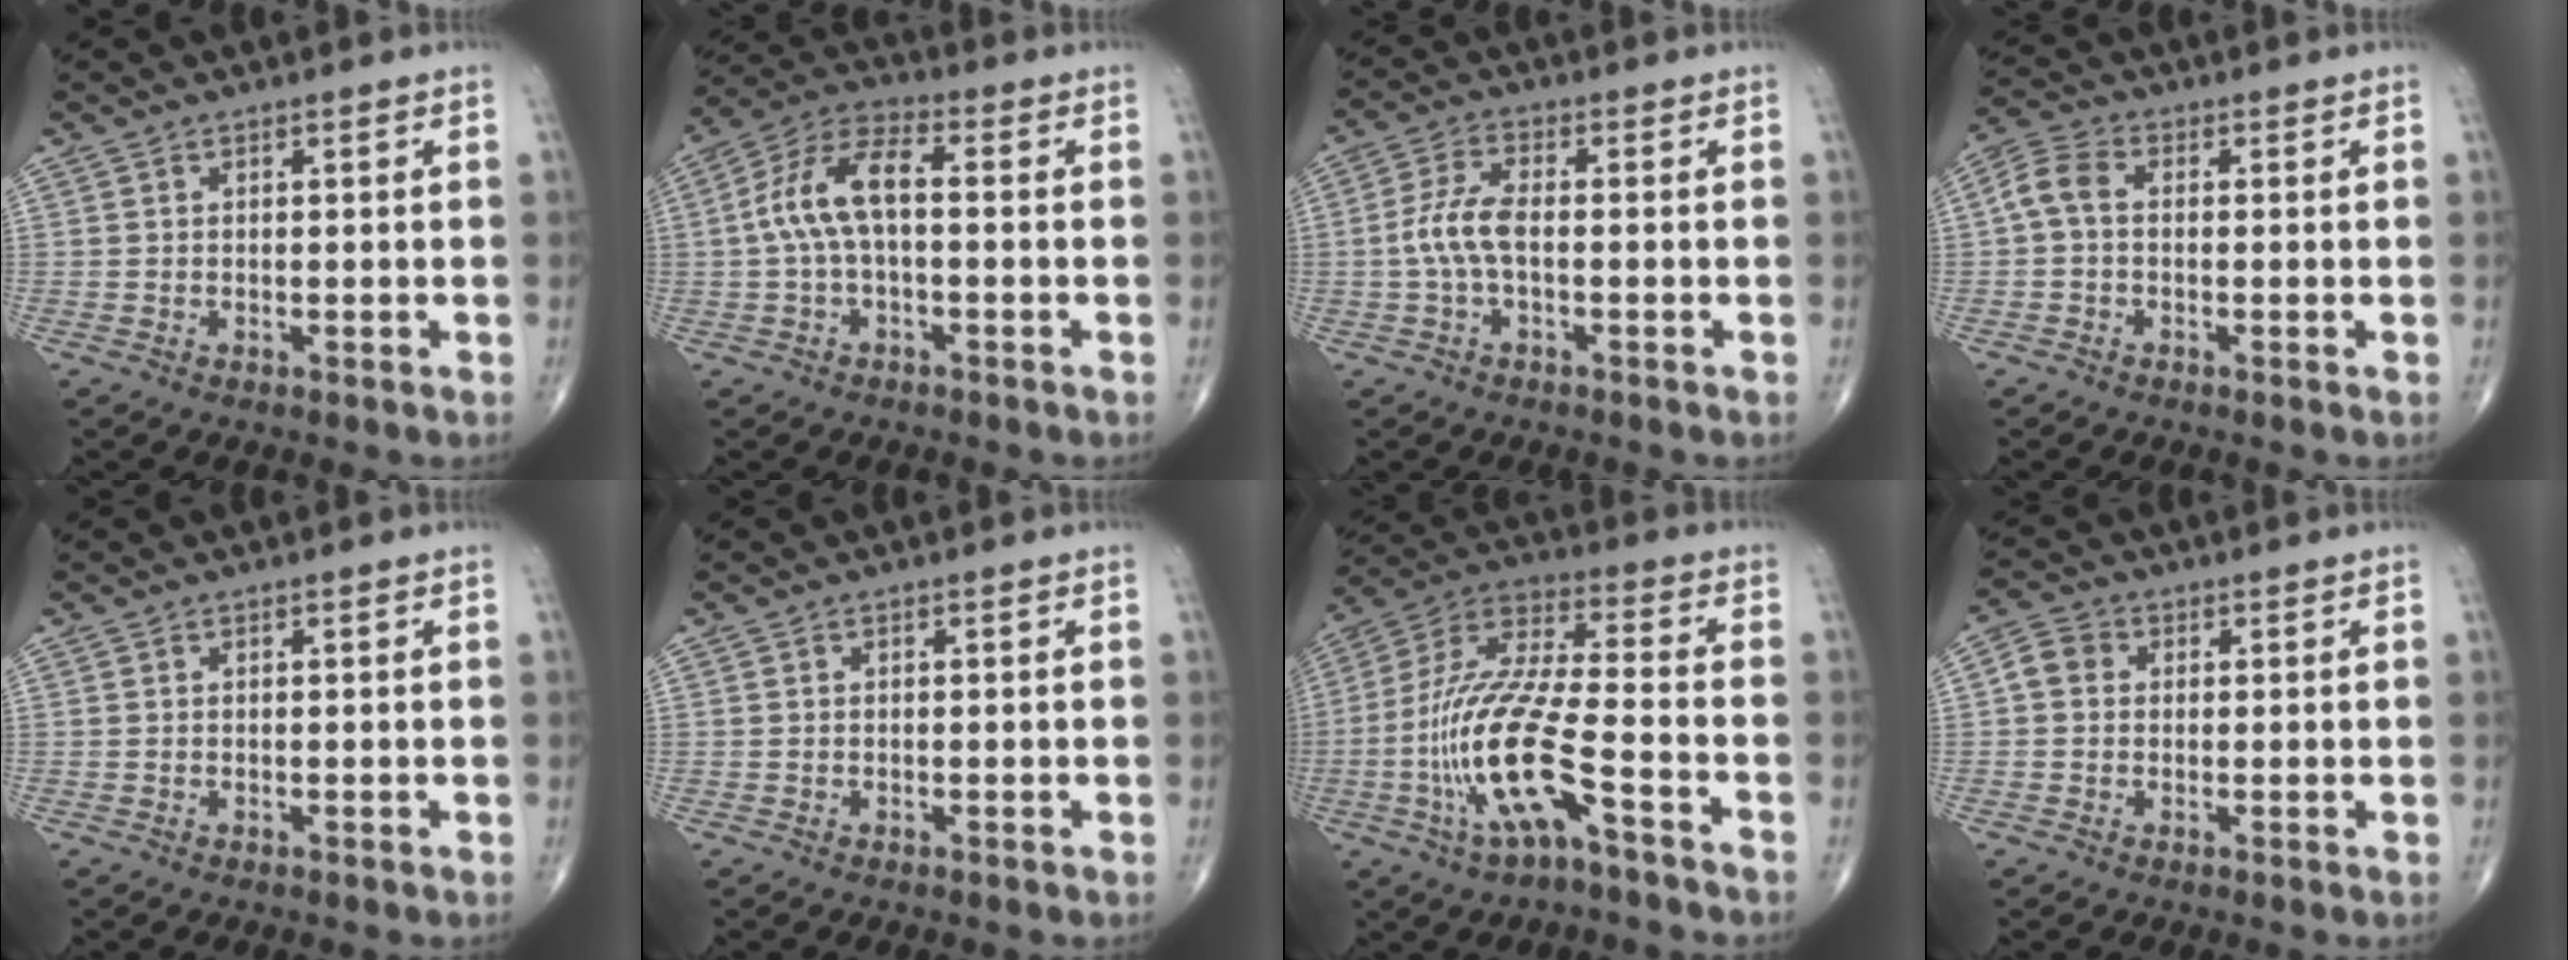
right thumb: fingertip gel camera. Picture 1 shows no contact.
{"total": 10.0, "force": [-0.1, 4.6, 8.9], "torque": [-0.185, 0.039, -0.008]}
{"total": 5.8, "force": [-0.9, 2.3, 5.2], "torque": [-0.126, 0.016, -0.023]}
{"total": 4.8, "force": [-0.1, 3.1, 3.7], "torque": [-0.077, 0.016, -0.013]}
{"total": 0.0}
{"total": 0.0}
{"total": 17.6, "force": [-6.7, 4.4, 15.6], "torque": [-0.335, 0.039, -0.123]}
{"total": 3.8, "force": [0.3, 3.3, 1.9], "torque": [-0.028, 0.010, -0.002]}